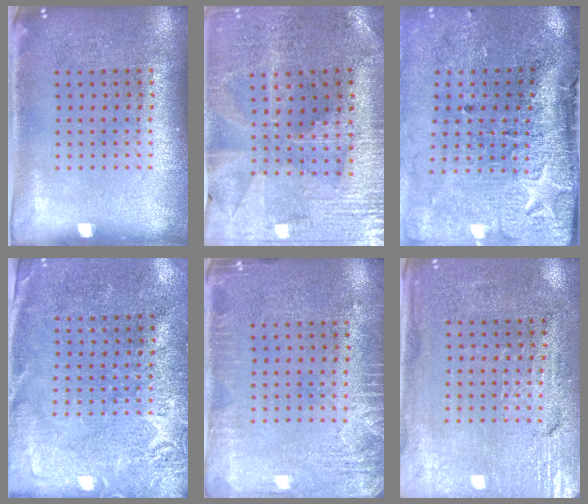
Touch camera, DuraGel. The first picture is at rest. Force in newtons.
{"total": 1.7, "press": 1.7, "slide": 0.3}
{"total": 4.5, "press": 3.5, "slide": 2.8}
{"total": 2.7, "press": 2.7, "slide": 0.7}
{"total": 2.7, "press": 2.7, "slide": 0.4}
{"total": 3.2, "press": 2.9, "slide": 1.3}